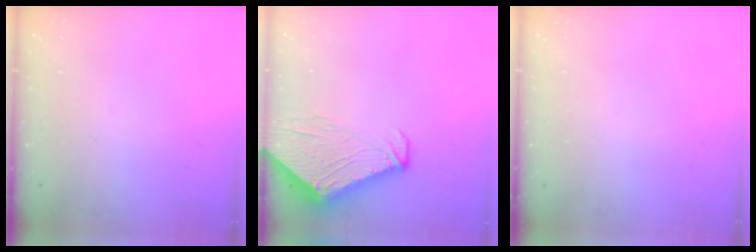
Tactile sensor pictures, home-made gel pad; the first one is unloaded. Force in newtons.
{"total": 9.6, "press": 9.6, "slide": 1.1}
{"total": 0.0}